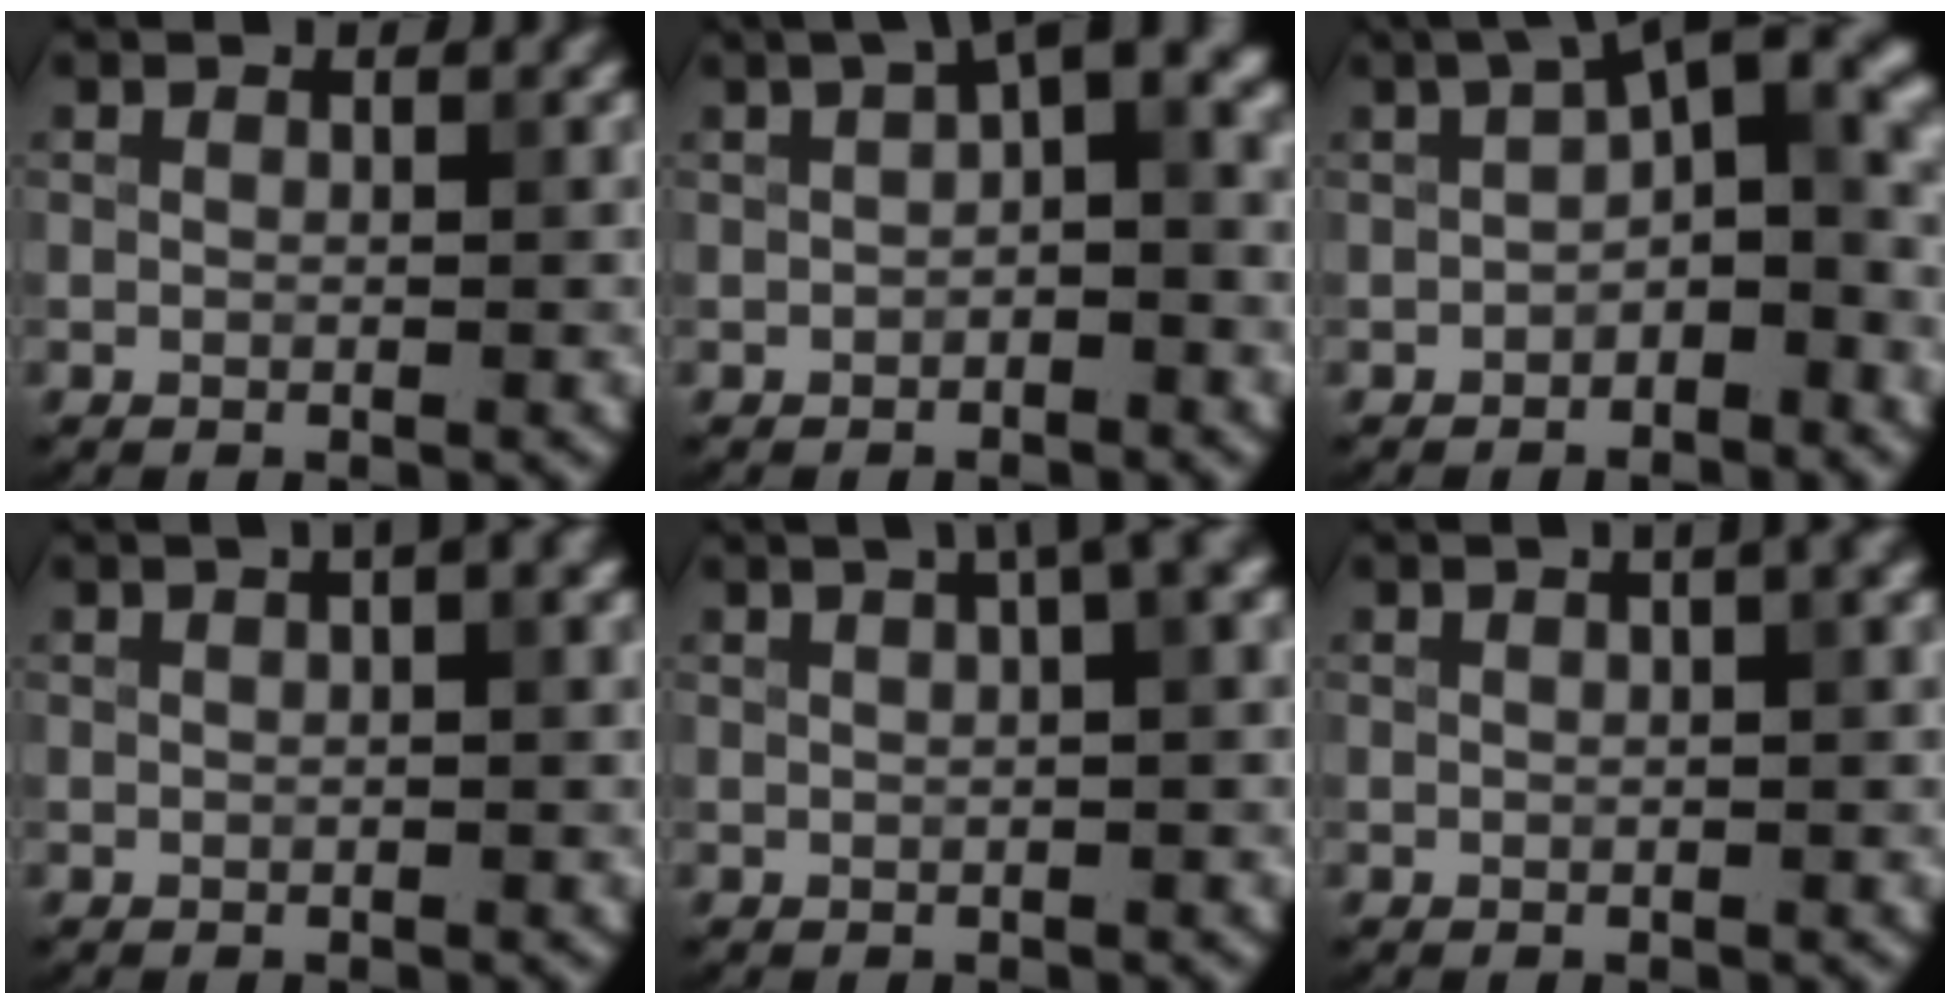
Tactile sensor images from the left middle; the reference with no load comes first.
{"total": 4.8, "force": [1.0, 2.0, 4.3], "torque": [-0.044, 0.017, 0.004]}
{"total": 6.8, "force": [-0.4, 3.3, 5.9], "torque": [-0.070, 0.024, -0.021]}
{"total": 2.4, "force": [1.0, 0.5, 2.1], "torque": [-0.028, 0.009, 0.010]}
{"total": 4.9, "force": [2.4, 1.4, 4.1], "torque": [-0.043, 0.022, 0.025]}
{"total": 2.5, "force": [0.9, 0.8, 2.2], "torque": [-0.022, 0.009, 0.008]}